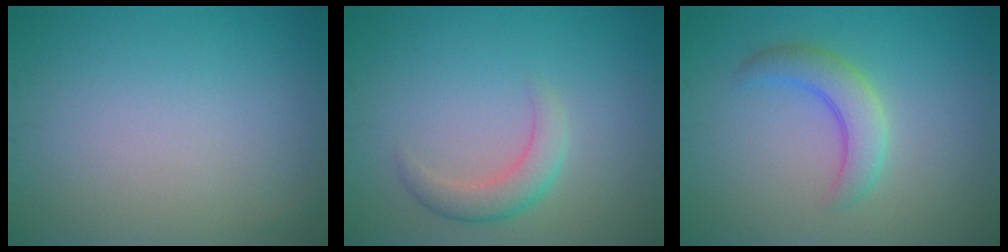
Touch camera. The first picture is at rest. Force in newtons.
{"total": 2.6, "press": 2.6, "slide": 0.0}
{"total": 3.3, "press": 3.3, "slide": 0.2}